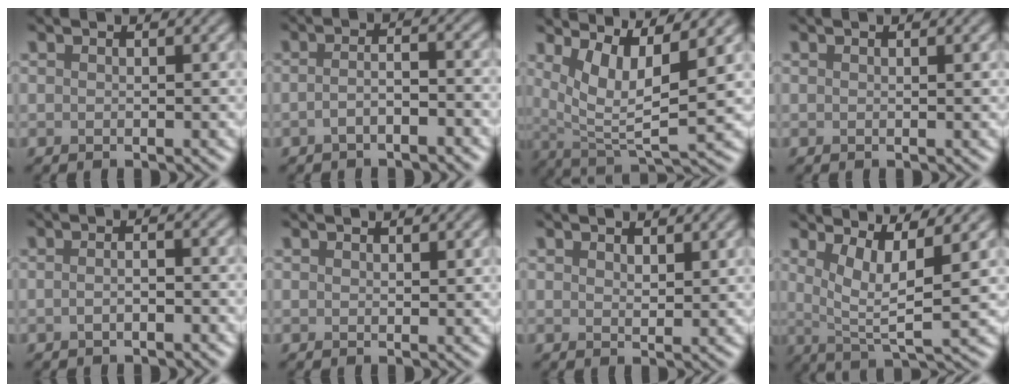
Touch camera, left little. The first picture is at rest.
{"total": 2.4, "force": [-1.2, 0.7, 2.0], "torque": [-0.036, 0.007, -0.026]}
{"total": 5.7, "force": [2.6, 1.5, 4.9], "torque": [-0.093, -0.007, 0.052]}
{"total": 0.0}
{"total": 1.7, "force": [-0.7, 0.5, 1.4], "torque": [-0.027, 0.001, -0.016]}
{"total": 0.5, "force": [0.4, 0.3, 0.2], "torque": [-0.002, -0.001, 0.006]}
{"total": 1.3, "force": [0.9, 0.6, 0.7], "torque": [-0.012, -0.003, 0.018]}
{"total": 5.1, "force": [1.8, 1.1, 4.6], "torque": [-0.079, -0.008, 0.035]}